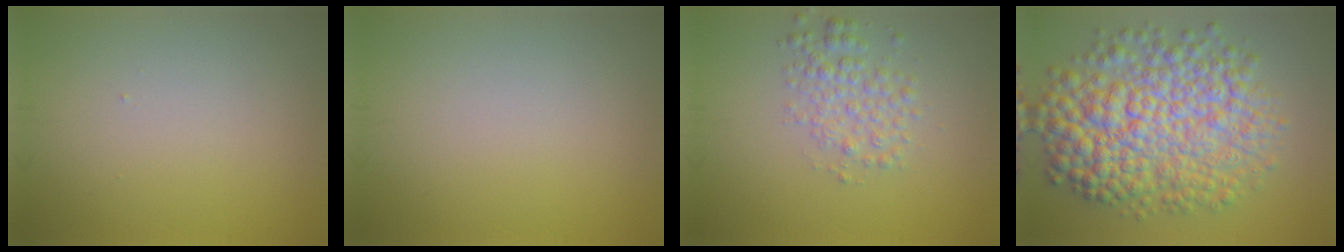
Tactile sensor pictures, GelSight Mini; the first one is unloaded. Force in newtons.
{"total": 0.0}
{"total": 2.9, "press": 2.9, "slide": 0.1}
{"total": 11.2, "press": 11.2, "slide": 0.2}